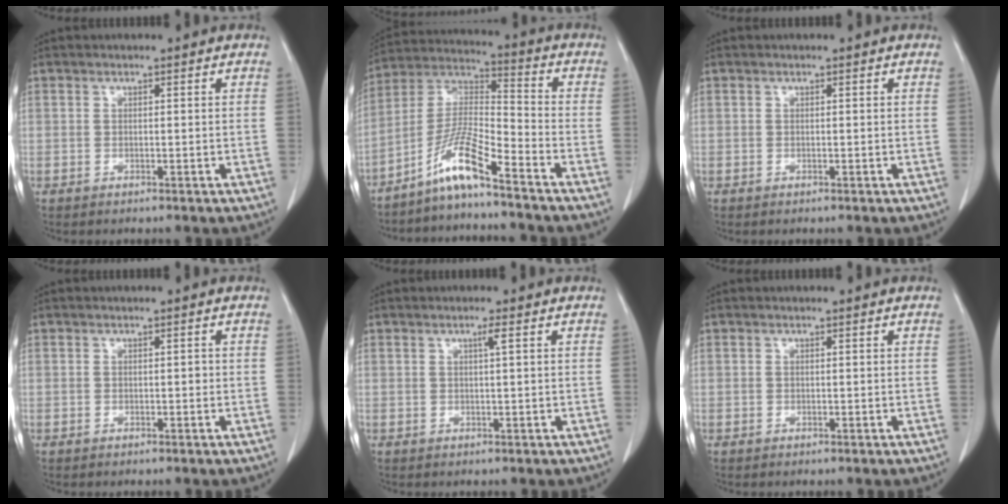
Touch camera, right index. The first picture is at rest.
{"total": 9.4, "force": [-6.8, 0.0, 6.4], "torque": [-0.139, 0.002, -0.133]}
{"total": 0.0}
{"total": 0.5, "force": [-0.1, 0.3, 0.5], "torque": [-0.004, 0.002, -0.001]}
{"total": 1.2, "force": [0.4, -0.2, 1.1], "torque": [-0.022, 0.000, 0.009]}
{"total": 0.0}